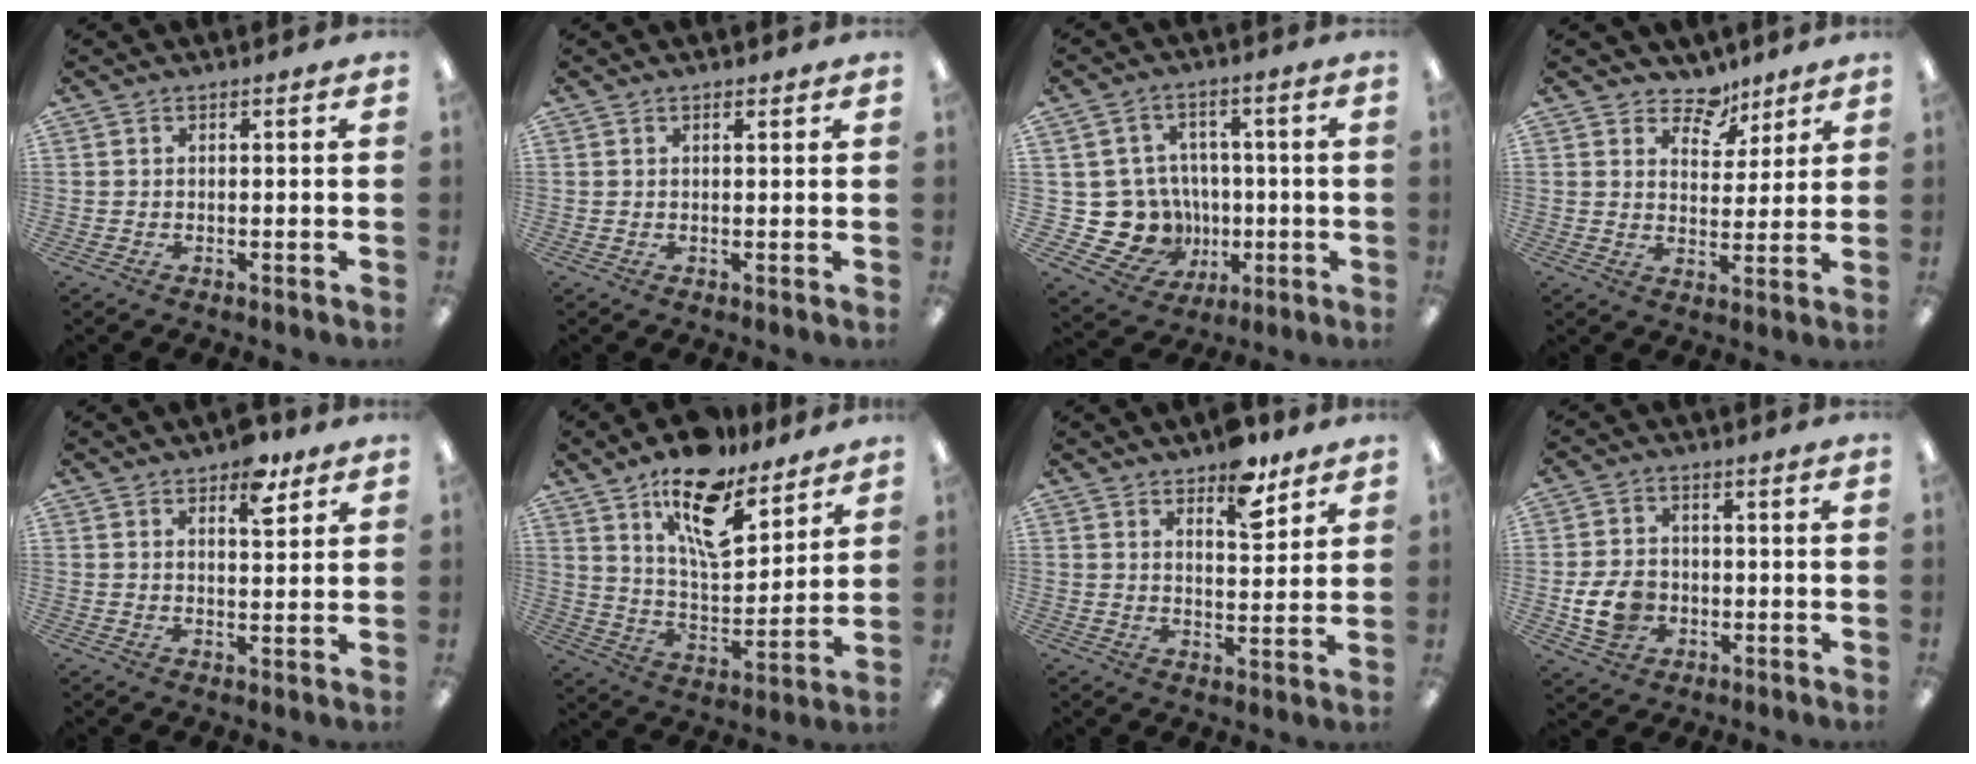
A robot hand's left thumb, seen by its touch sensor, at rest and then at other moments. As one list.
[{"total": 1.0, "force": [0.7, 0.3, 0.6], "torque": [-0.007, -0.003, 0.011]}, {"total": 13.3, "force": [-1.9, 12.6, 3.8], "torque": [-0.103, 0.007, -0.013]}, {"total": 7.3, "force": [5.7, 4.3, 1.9], "torque": [-0.024, -0.038, 0.100]}, {"total": 7.0, "force": [4.5, 3.1, 4.3], "torque": [-0.049, -0.020, 0.072]}, {"total": 16.6, "force": [11.6, 6.8, 9.7], "torque": [-0.157, -0.064, 0.198]}, {"total": 9.2, "force": [6.6, 4.0, 5.0], "torque": [-0.052, -0.038, 0.110]}, {"total": 8.4, "force": [-1.8, 6.6, 4.8], "torque": [-0.093, 0.009, -0.030]}]